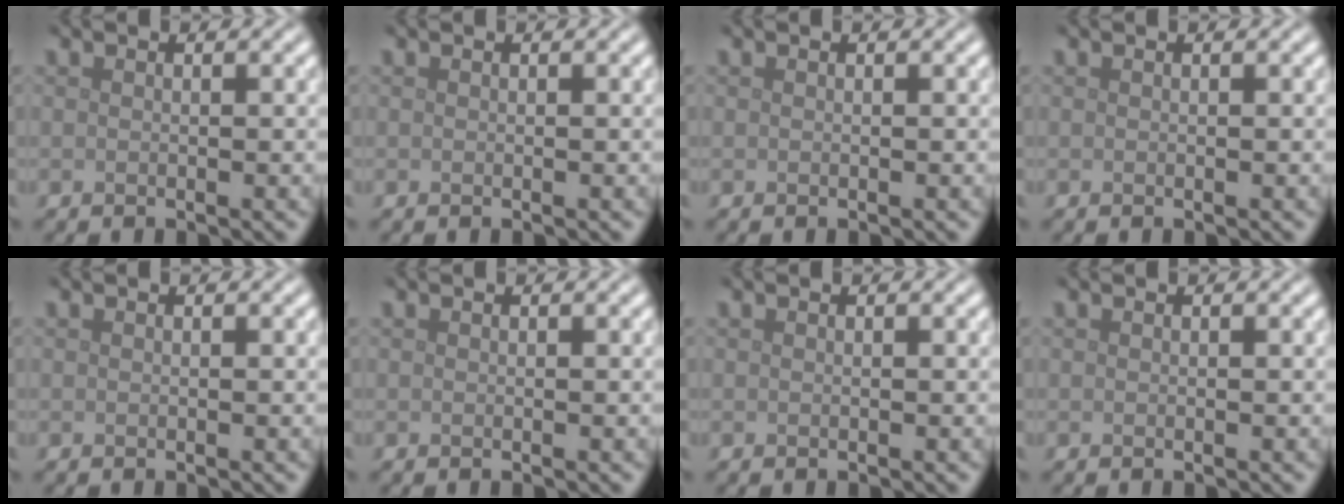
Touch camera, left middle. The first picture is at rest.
{"total": 0.0}
{"total": 0.0}
{"total": 0.0}
{"total": 0.0}
{"total": 0.0}
{"total": 0.0}
{"total": 0.0}